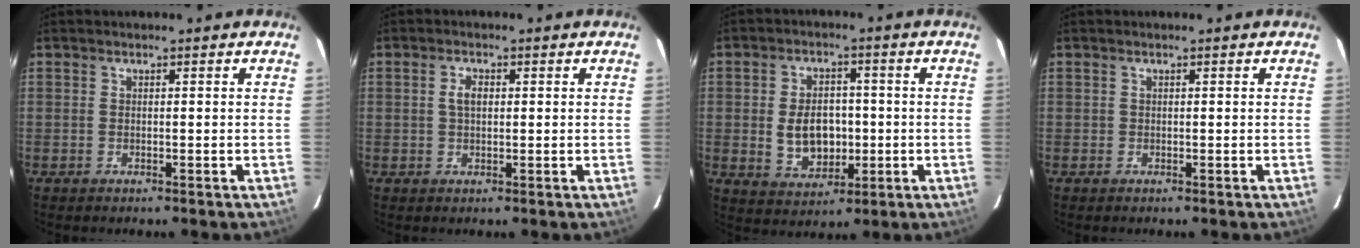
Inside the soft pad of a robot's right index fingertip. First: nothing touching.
{"total": 2.4, "force": [0.4, 1.4, 2.0], "torque": [-0.040, 0.006, 0.008]}
{"total": 8.7, "force": [-0.8, 6.1, 6.1], "torque": [-0.125, 0.004, -0.001]}
{"total": 0.0}